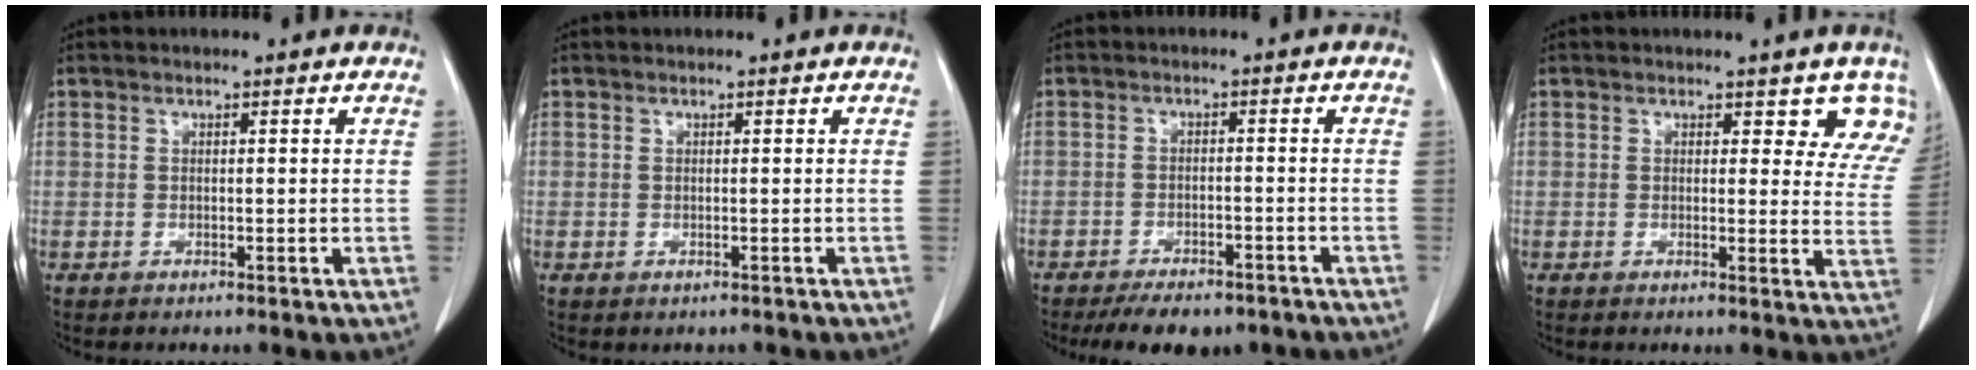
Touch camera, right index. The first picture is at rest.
{"total": 0.8, "force": [-0.3, 0.7, 0.0], "torque": [-0.002, 0.005, -0.003]}
{"total": 8.2, "force": [-6.5, 3.5, 3.6], "torque": [-0.040, 0.001, -0.089]}
{"total": 6.3, "force": [5.2, 3.0, 2.1], "torque": [0.007, -0.018, 0.032]}